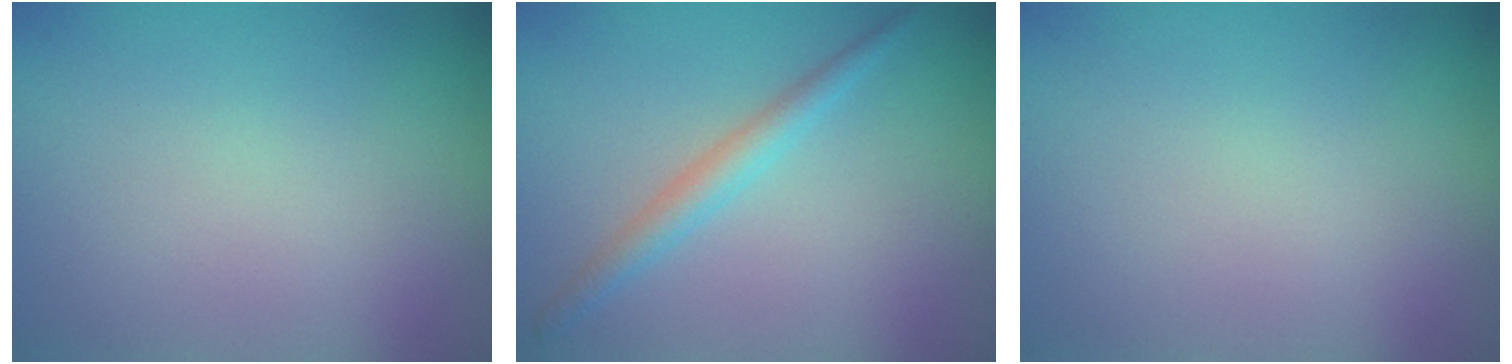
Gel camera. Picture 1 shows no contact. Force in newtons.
{"total": 2.0, "press": 2.0, "slide": 0.0}
{"total": 0.0}